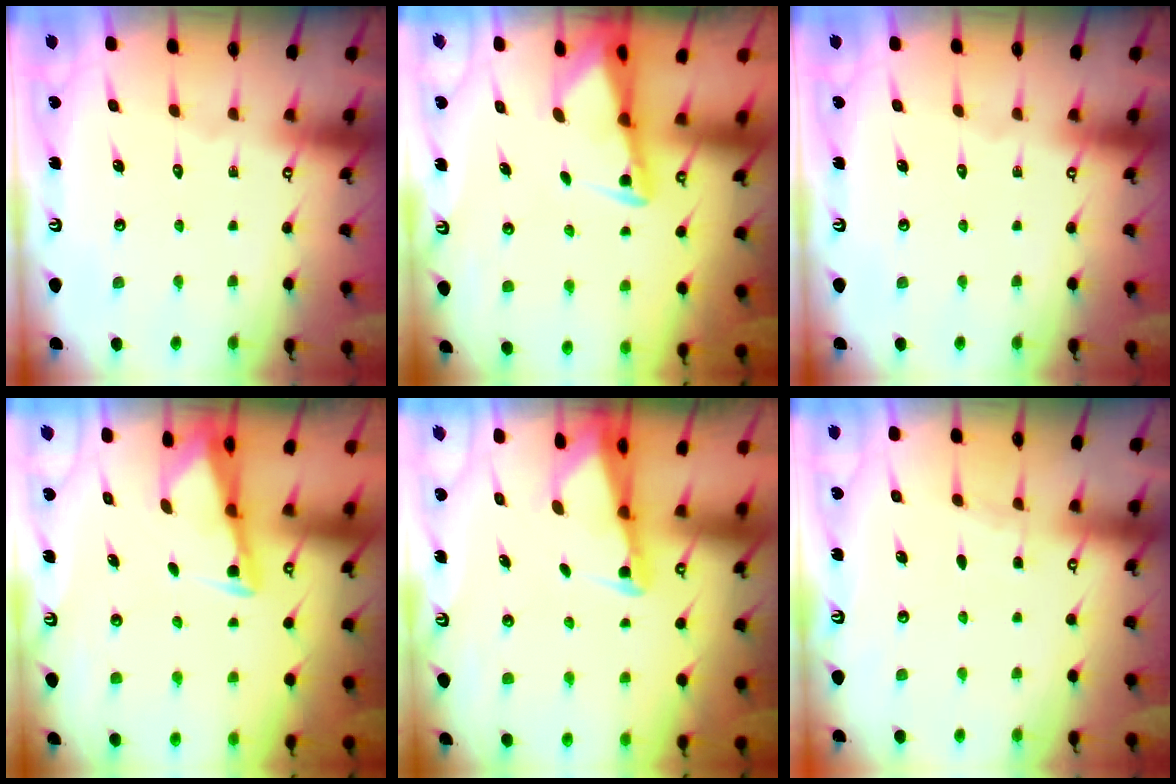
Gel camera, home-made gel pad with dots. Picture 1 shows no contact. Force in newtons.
{"total": 2.5, "press": 2.5, "slide": 0.2}
{"total": 0.0}
{"total": 2.9, "press": 2.9, "slide": 0.1}
{"total": 2.6, "press": 2.6, "slide": 0.3}
{"total": 4.0, "press": 4.0, "slide": 0.5}